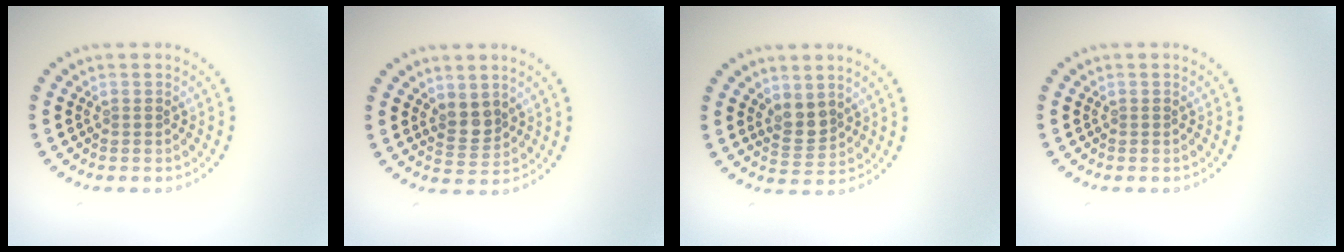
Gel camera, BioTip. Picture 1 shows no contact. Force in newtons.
{"total": 2.2, "press": 1.9, "slide": 1.1}
{"total": 2.4, "press": 2.0, "slide": 1.2}
{"total": 0.0}